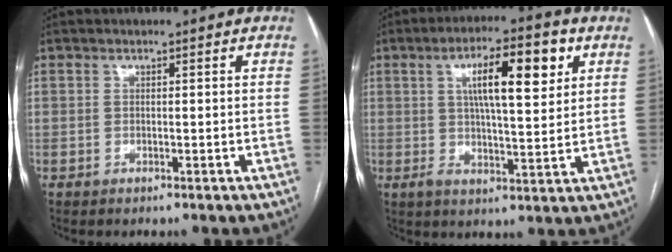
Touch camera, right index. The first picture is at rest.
{"total": 11.3, "force": [3.9, 2.4, 10.4], "torque": [-0.170, 0.018, 0.061]}